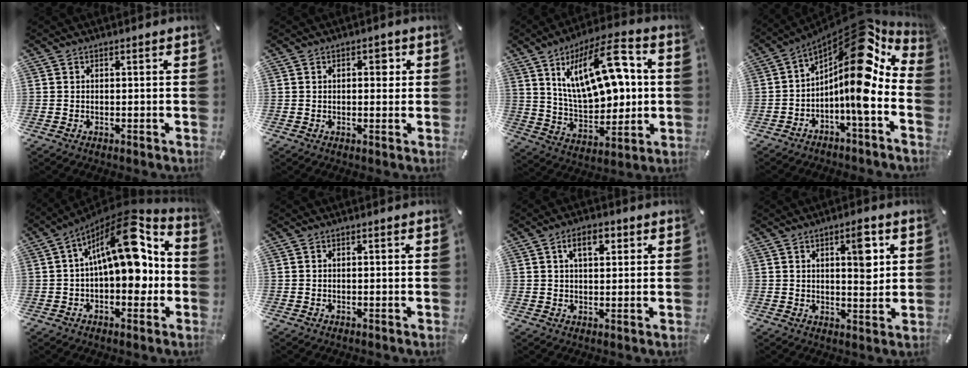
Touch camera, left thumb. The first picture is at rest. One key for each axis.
{"total": 2.9, "fx": 0.6, "fy": 1.7, "fz": 2.2, "tx": -0.022, "ty": 0.000, "tz": 0.001}
{"total": 21.8, "fx": 7.1, "fy": 11.2, "fz": 17.3, "tx": -0.292, "ty": -0.016, "tz": 0.114}
{"total": 15.7, "fx": 3.9, "fy": 4.1, "fz": 14.7, "tx": -0.234, "ty": -0.076, "tz": 0.055}
{"total": 17.8, "fx": 4.3, "fy": 8.6, "fz": 15.0, "tx": -0.224, "ty": -0.038, "tz": 0.067}
{"total": 0.0}
{"total": 5.8, "fx": 2.3, "fy": 2.9, "fz": 4.4, "tx": -0.070, "ty": -0.002, "tz": 0.034}
{"total": 8.3, "fx": 3.0, "fy": 3.5, "fz": 6.9, "tx": -0.083, "ty": -0.014, "tz": 0.040}